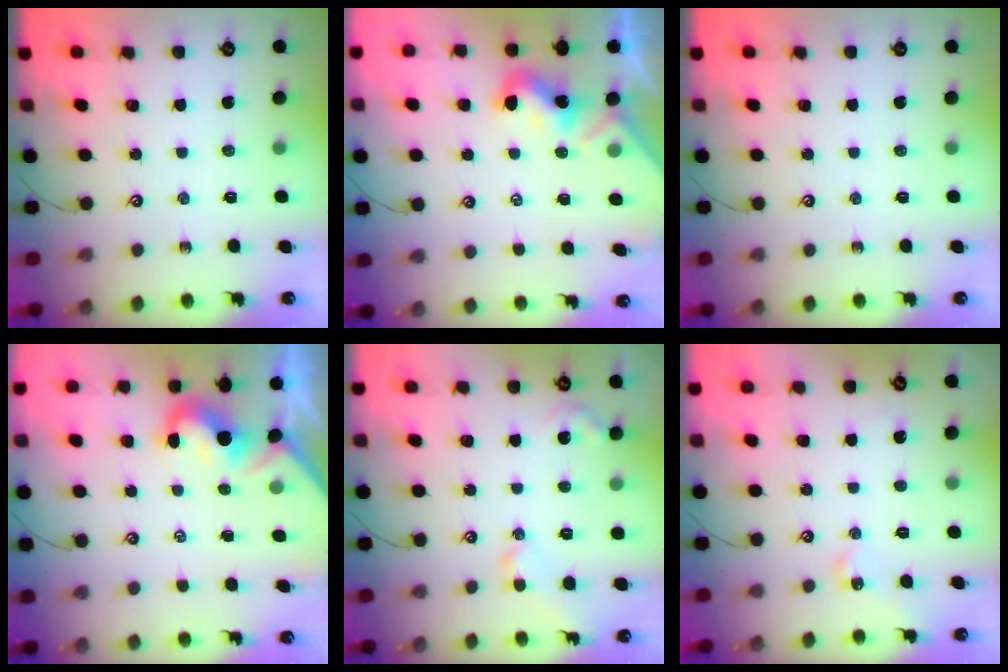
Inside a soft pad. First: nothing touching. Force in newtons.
{"total": 1.8, "press": 1.8, "slide": 0.5}
{"total": 0.0}
{"total": 1.8, "press": 1.6, "slide": 0.8}
{"total": 3.5, "press": 3.4, "slide": 0.8}
{"total": 2.0, "press": 1.9, "slide": 0.3}